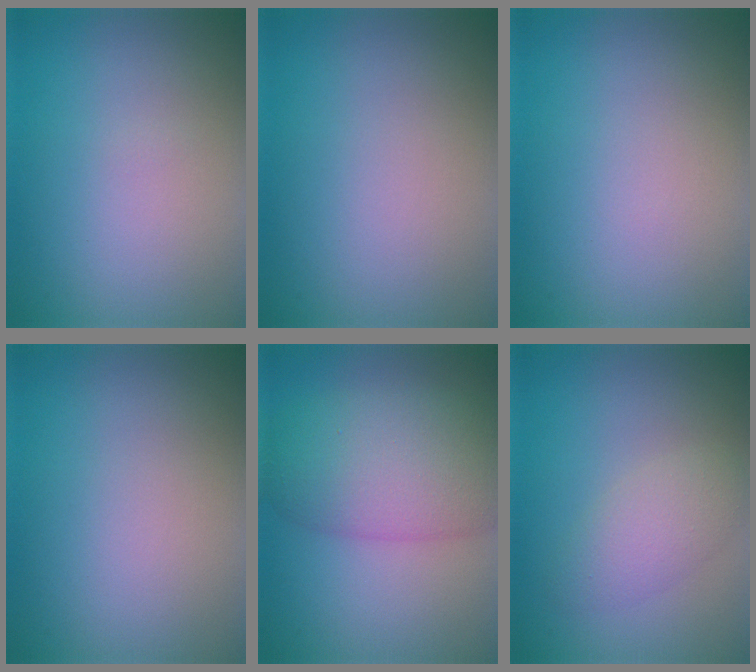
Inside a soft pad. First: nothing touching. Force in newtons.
{"total": 0.0}
{"total": 0.0}
{"total": 0.0}
{"total": 8.3, "press": 8.3, "slide": 0.2}
{"total": 2.7, "press": 2.7, "slide": 0.1}